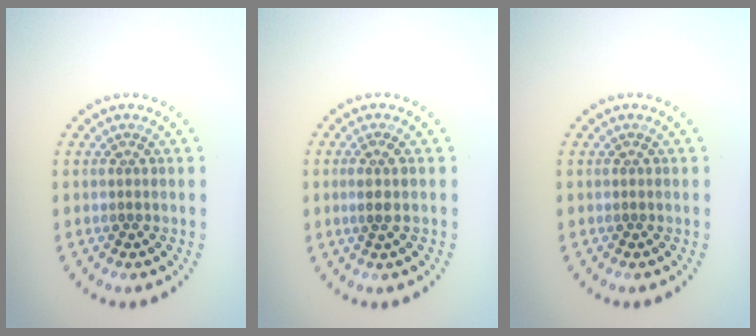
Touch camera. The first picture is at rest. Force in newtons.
{"total": 1.3, "press": 1.0, "slide": 0.9}
{"total": 0.0}